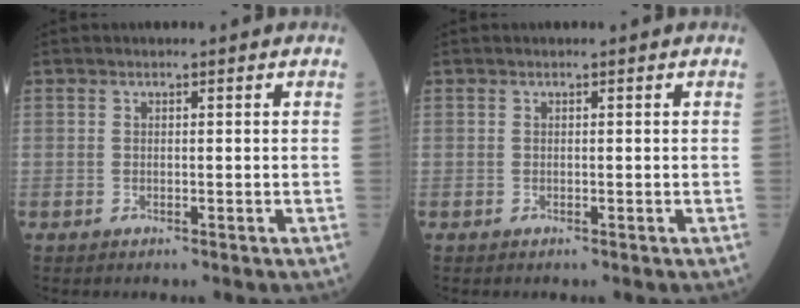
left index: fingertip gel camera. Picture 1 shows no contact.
{"total": 0.0}